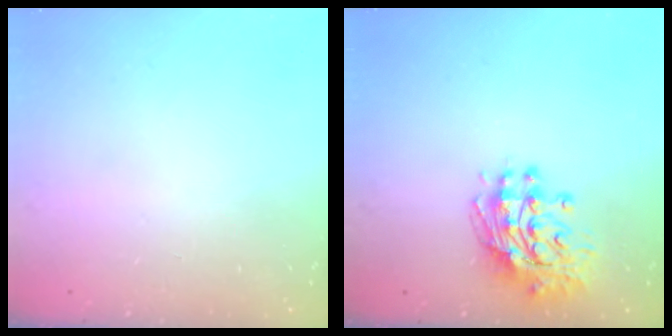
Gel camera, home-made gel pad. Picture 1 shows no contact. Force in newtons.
{"total": 11.5, "press": 11.4, "slide": 1.2}